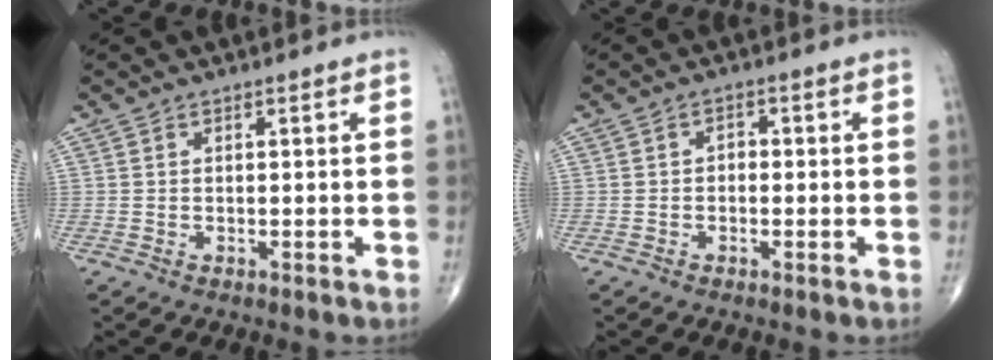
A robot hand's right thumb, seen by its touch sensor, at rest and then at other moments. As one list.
[{"total": 1.7, "force": [-0.3, 1.2, 1.1], "torque": [-0.007, 0.008, -0.010]}]